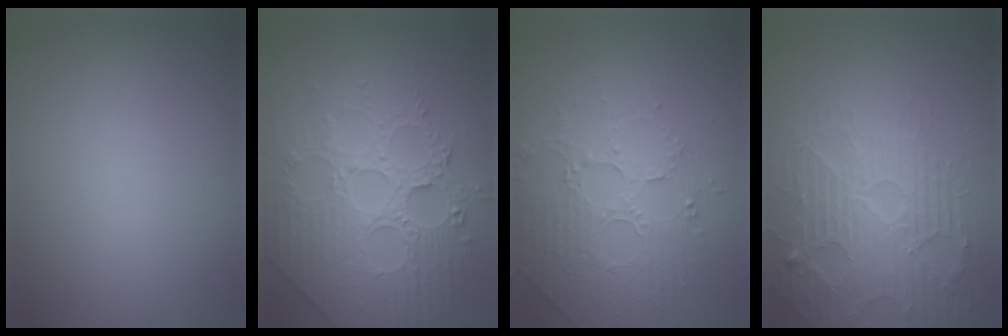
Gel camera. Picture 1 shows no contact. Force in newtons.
{"total": 8.1, "press": 6.0, "slide": 5.5}
{"total": 5.0, "press": 3.4, "slide": 3.6}
{"total": 4.7, "press": 4.6, "slide": 0.9}